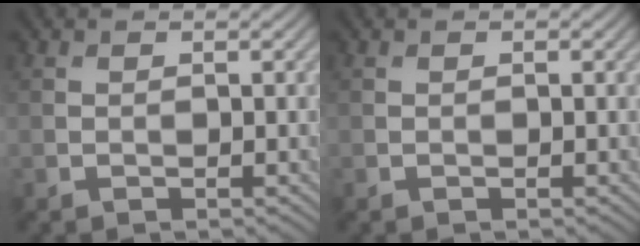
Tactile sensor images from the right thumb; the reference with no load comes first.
{"total": 0.0}